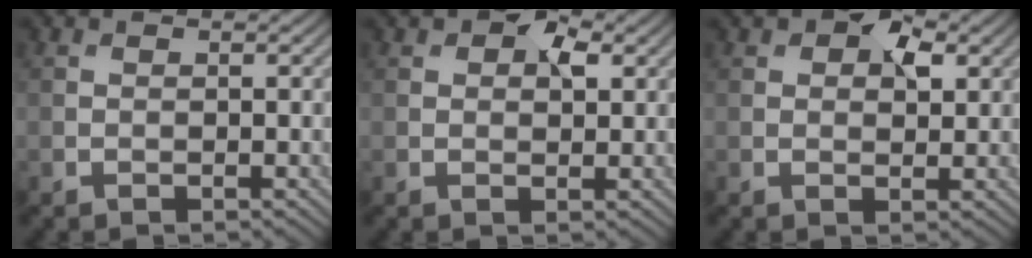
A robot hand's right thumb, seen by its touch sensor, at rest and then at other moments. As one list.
[{"total": 3.9, "force": [1.8, 2.1, 2.7], "torque": [-0.042, 0.004, 0.026]}, {"total": 4.7, "force": [2.2, 2.6, 3.2], "torque": [-0.046, 0.003, 0.031]}]